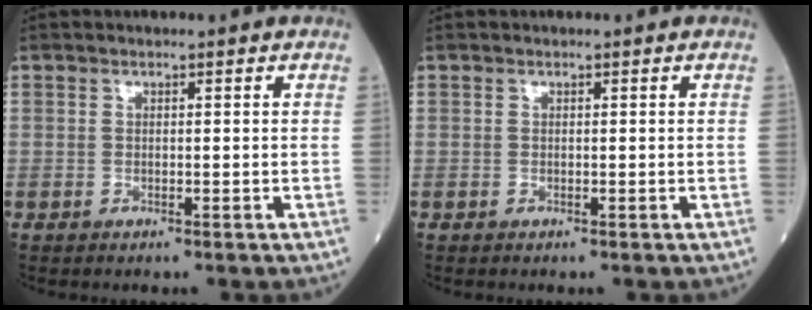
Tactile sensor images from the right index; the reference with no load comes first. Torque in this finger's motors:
{"motor_torque": [0.00, 0.00, 0.00, 0.00]}